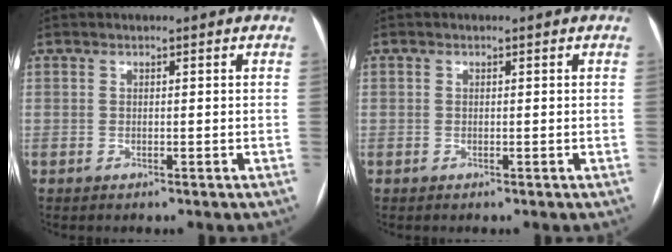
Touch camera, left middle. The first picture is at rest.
{"total": 0.0}